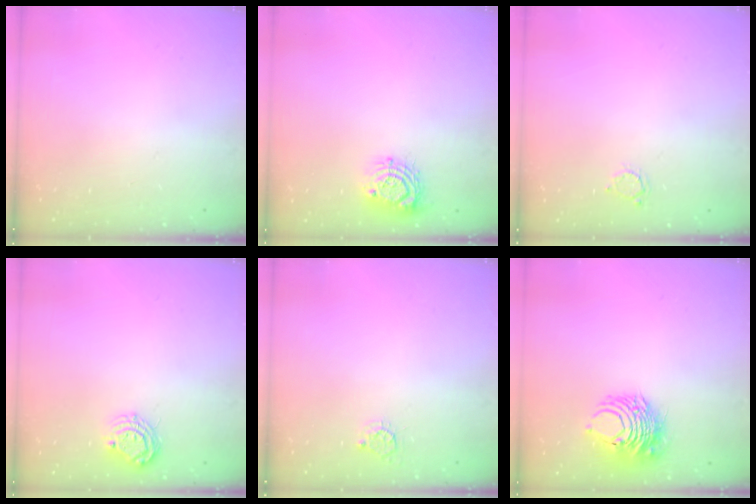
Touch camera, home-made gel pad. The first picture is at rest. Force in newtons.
{"total": 9.6, "press": 9.6, "slide": 0.6}
{"total": 2.8, "press": 2.8, "slide": 0.4}
{"total": 7.7, "press": 7.7, "slide": 0.4}
{"total": 3.8, "press": 3.8, "slide": 0.2}
{"total": 8.5, "press": 8.5, "slide": 0.3}